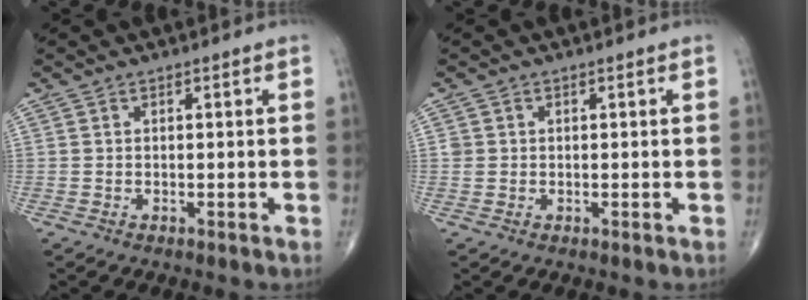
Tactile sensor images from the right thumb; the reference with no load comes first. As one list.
[{"total": 1.2, "force": [0.2, 1.2, 0.3], "torque": [0.003, 0.002, 0.003]}]